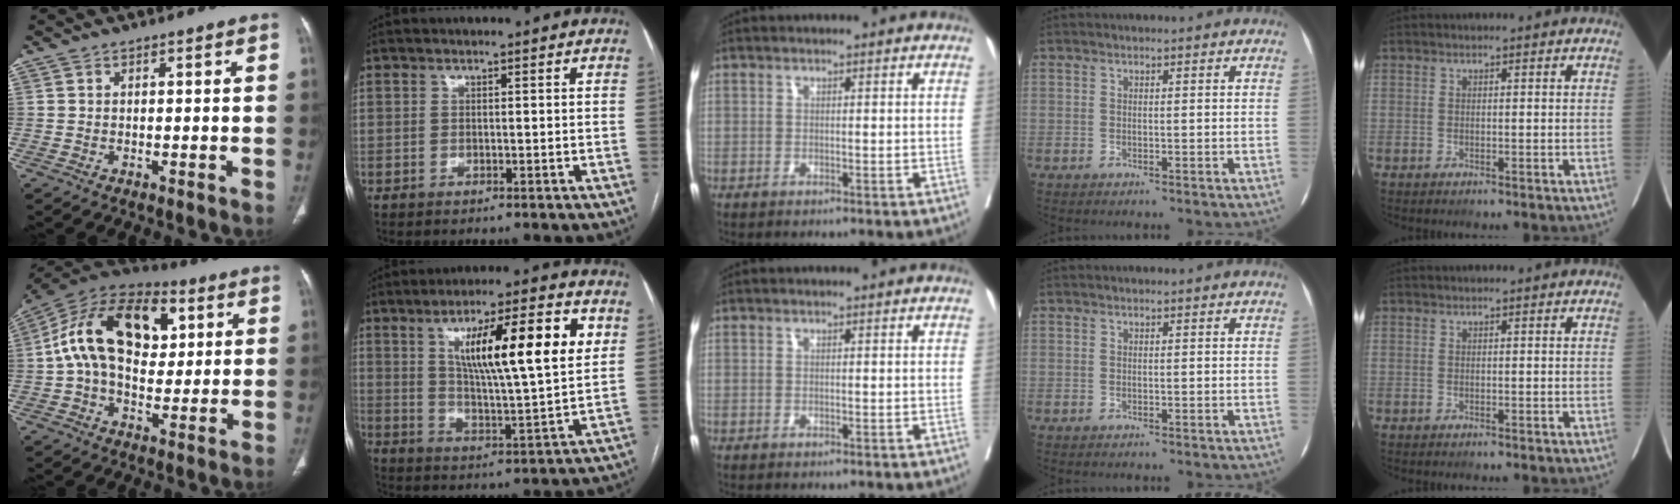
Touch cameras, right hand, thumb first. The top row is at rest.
{"thumb": {"total": 20.7, "force": [4.3, 13.0, 15.6], "torque": [-0.253, 0.020, 0.063]}, "index": {"total": 17.3, "force": [6.0, 1.7, 16.1], "torque": [-0.260, 0.006, 0.091]}, "middle": {"total": 0.8, "force": [-0.7, 0.1, 0.3], "torque": [0.000, 0.000, -0.009]}}